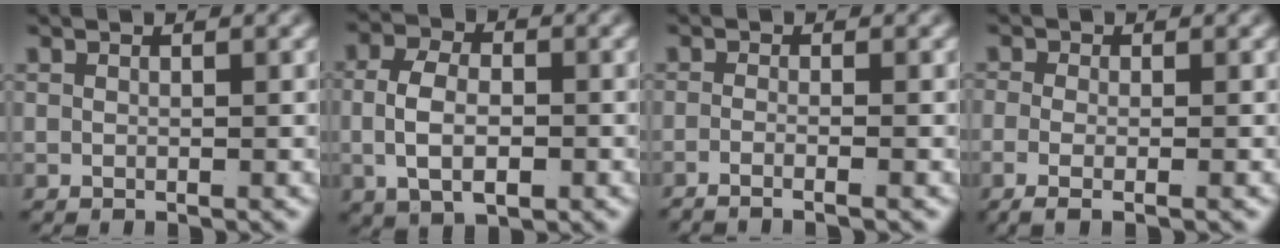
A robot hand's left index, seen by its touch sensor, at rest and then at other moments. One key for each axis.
{"total": 5.1, "fx": -0.7, "fy": 3.1, "fz": 4.1, "tx": -0.077, "ty": -0.014, "tz": -0.003}
{"total": 2.4, "fx": -2.0, "fy": 0.0, "fz": 1.3, "tx": -0.032, "ty": -0.008, "tz": -0.034}
{"total": 2.5, "fx": -1.4, "fy": 0.5, "fz": 2.0, "tx": -0.052, "ty": -0.018, "tz": -0.015}